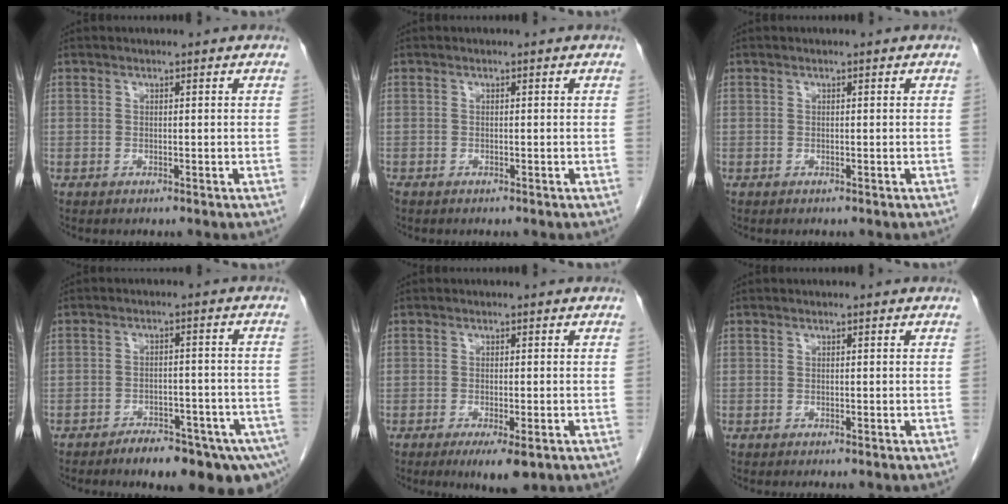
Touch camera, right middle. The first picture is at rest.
{"total": 0.6, "force": [-0.4, 0.4, 0.2], "torque": [-0.008, 0.000, -0.010]}
{"total": 0.0}
{"total": 12.3, "force": [-8.7, 4.0, 7.8], "torque": [-0.061, 0.015, -0.116]}
{"total": 4.6, "force": [-2.5, 1.1, 3.8], "torque": [-0.054, -0.010, -0.032]}
{"total": 0.6, "force": [-0.5, 0.0, 0.3], "torque": [-0.005, -0.002, -0.007]}